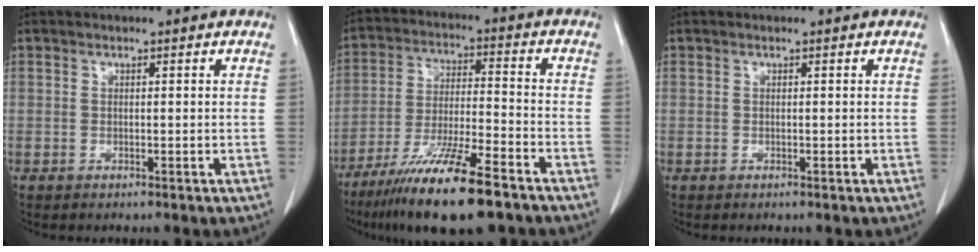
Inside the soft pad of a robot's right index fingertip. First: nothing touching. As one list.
[{"total": 15.1, "force": [-10.4, 1.4, 10.8], "torque": [-0.206, -0.040, -0.184]}, {"total": 0.0}]